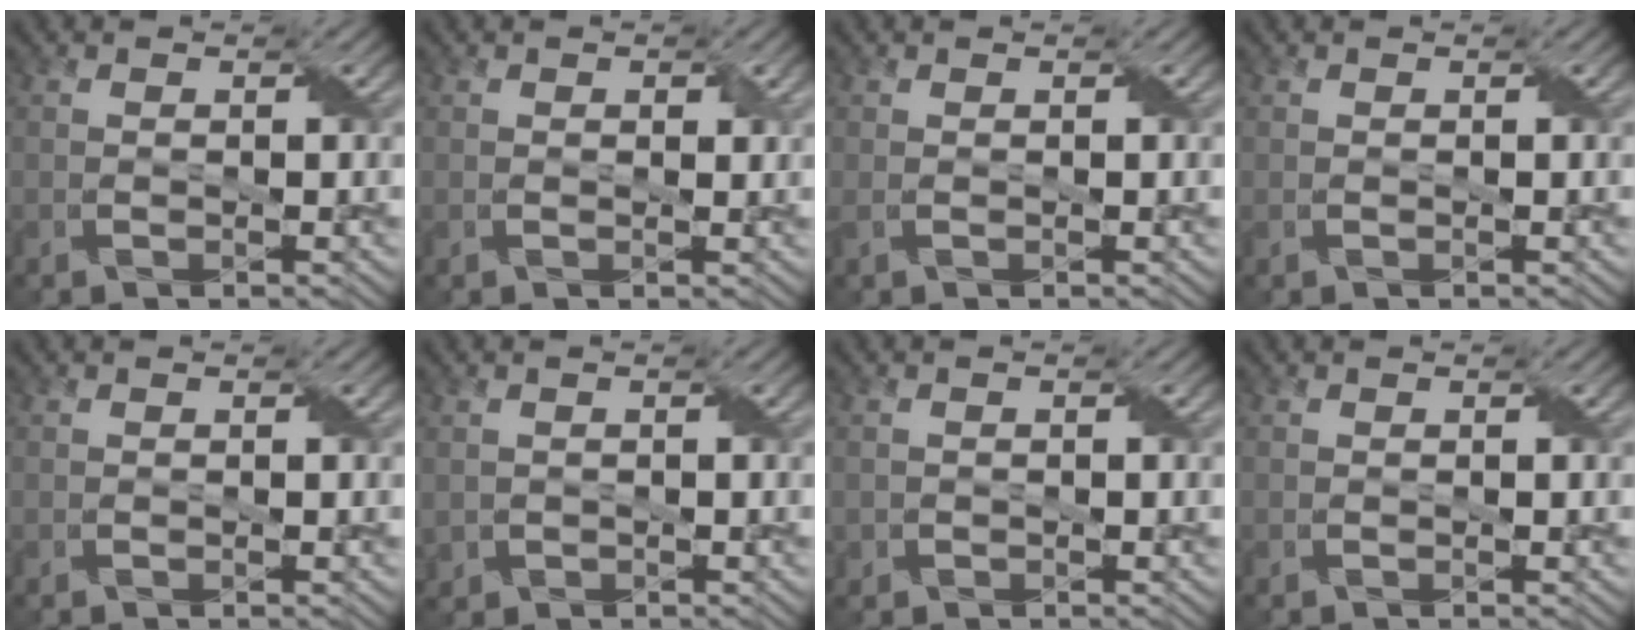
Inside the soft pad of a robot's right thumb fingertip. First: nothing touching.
{"total": 1.0, "force": [0.6, 0.5, 0.6], "torque": [-0.008, -0.002, 0.011]}
{"total": 1.1, "force": [0.2, 0.5, 0.9], "torque": [-0.025, 0.004, 0.003]}
{"total": 0.0}
{"total": 0.0}
{"total": 1.3, "force": [0.0, 1.2, 0.3], "torque": [-0.016, -0.006, 0.002]}
{"total": 0.9, "force": [-0.2, 0.9, 0.0], "torque": [0.000, -0.005, -0.006]}
{"total": 0.0}